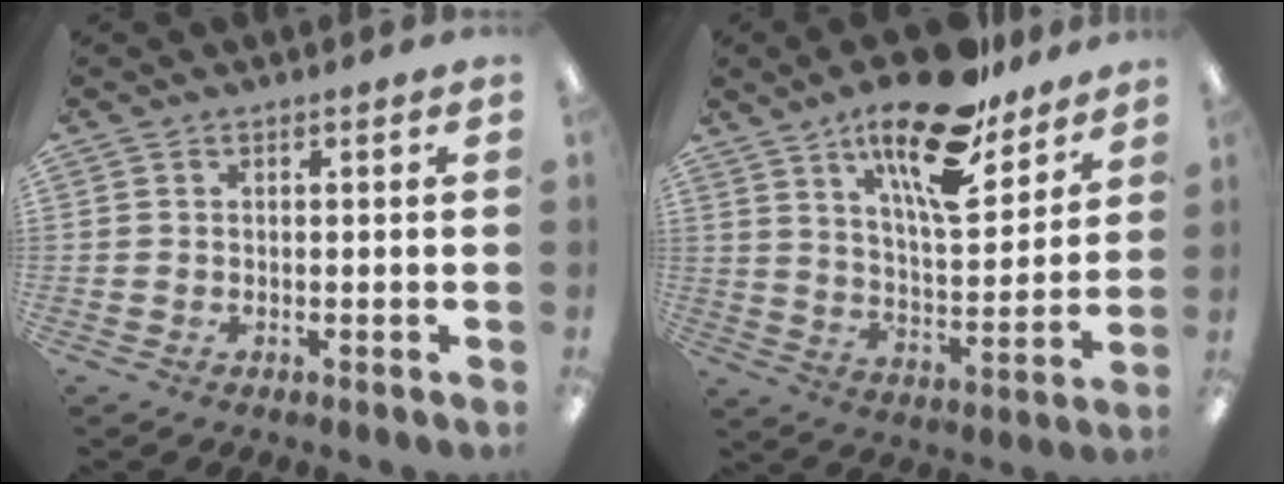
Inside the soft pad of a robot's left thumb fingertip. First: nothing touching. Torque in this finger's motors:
{"motor_torque": [0.40, 0.45, 1.31, -1.46, 0.22]}